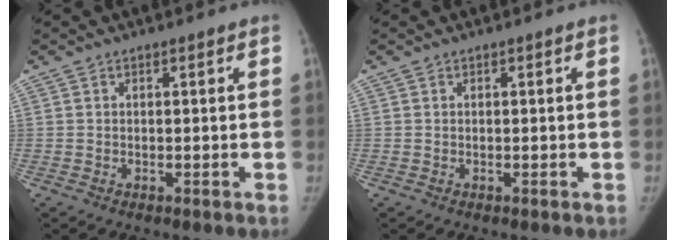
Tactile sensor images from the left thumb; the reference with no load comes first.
{"total": 0.0}